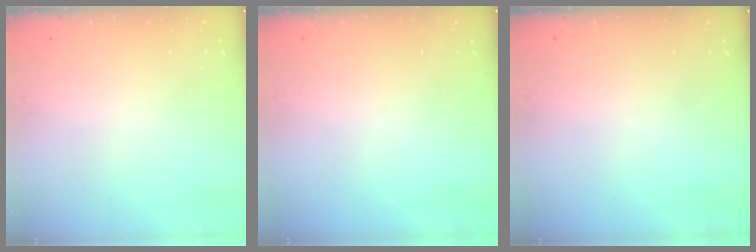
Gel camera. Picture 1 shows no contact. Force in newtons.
{"total": 0.0}
{"total": 0.0}